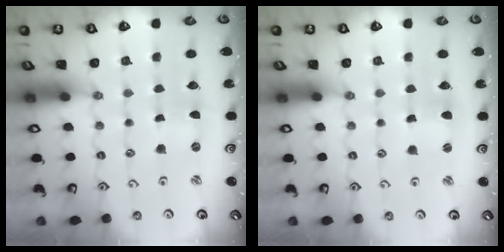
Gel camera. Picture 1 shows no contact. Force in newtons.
{"total": 1.8, "press": 1.8, "slide": 0.2}